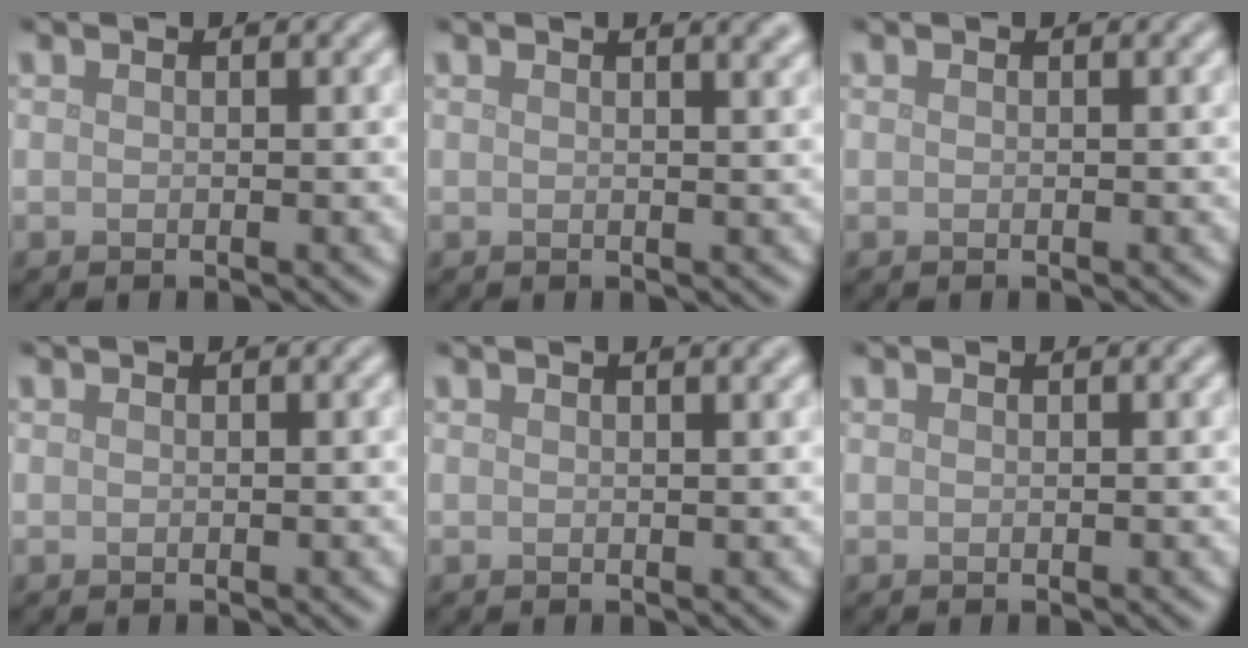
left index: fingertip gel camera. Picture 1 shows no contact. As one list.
[{"total": 2.4, "force": [1.4, 1.0, 1.7], "torque": [-0.003, 0.008, 0.009]}, {"total": 0.0}, {"total": 0.0}, {"total": 1.9, "force": [1.0, 0.6, 1.4], "torque": [-0.011, 0.003, 0.007]}, {"total": 0.0}]